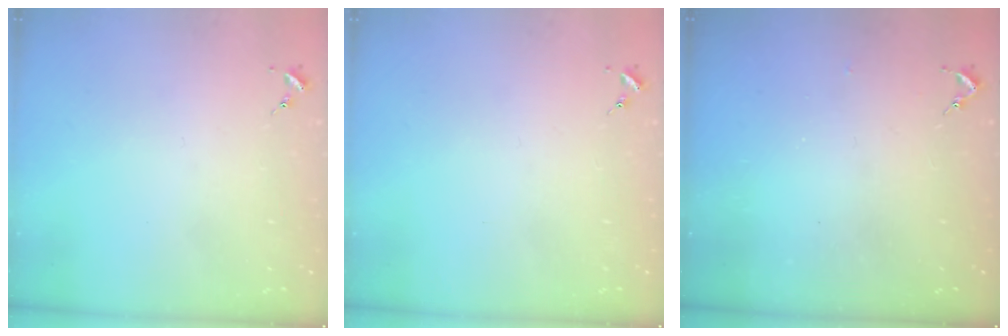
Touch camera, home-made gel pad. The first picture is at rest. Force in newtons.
{"total": 0.0}
{"total": 2.6, "press": 2.5, "slide": 0.3}